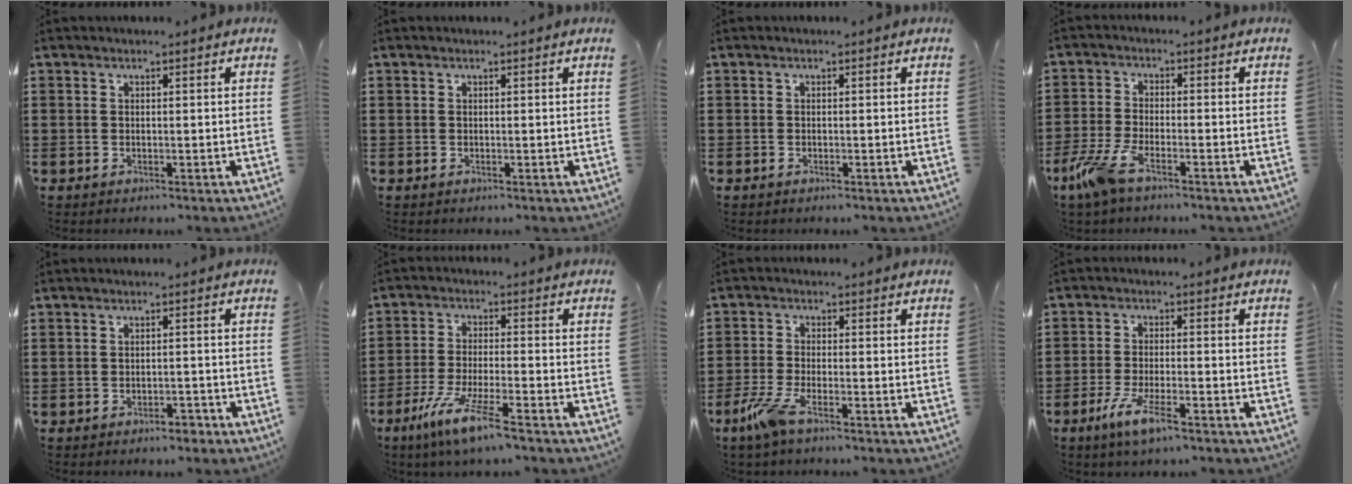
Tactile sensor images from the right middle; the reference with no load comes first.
{"total": 0.0}
{"total": 0.0}
{"total": 6.0, "force": [-3.8, 1.5, 4.5], "torque": [-0.120, -0.016, -0.078]}
{"total": 1.8, "force": [-1.7, 0.5, 0.2], "torque": [-0.010, -0.002, -0.037]}
{"total": 7.7, "force": [-5.4, 0.2, 5.4], "torque": [-0.117, -0.016, -0.104]}
{"total": 5.1, "force": [-2.9, 1.0, 4.0], "torque": [-0.099, -0.015, -0.058]}
{"total": 5.6, "force": [-3.3, 1.0, 4.4], "torque": [-0.096, -0.011, -0.063]}